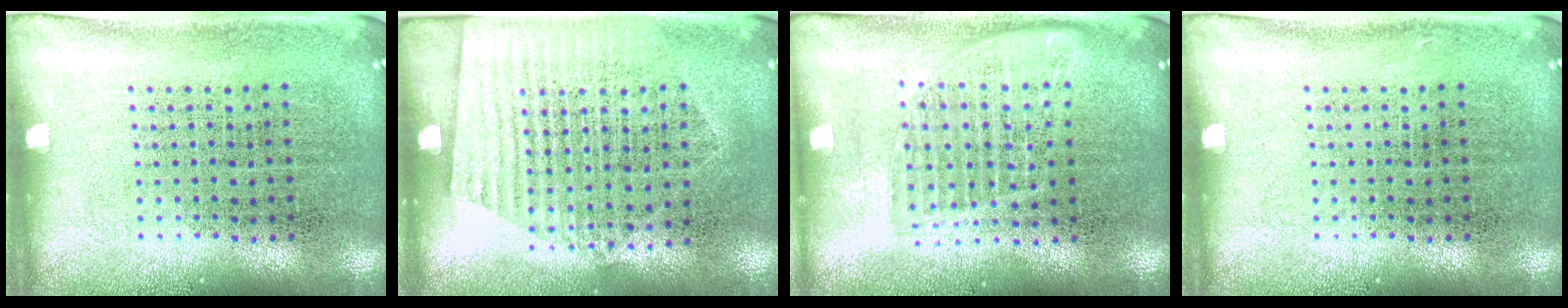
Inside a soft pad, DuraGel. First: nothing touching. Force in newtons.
{"total": 1.5, "press": 1.2, "slide": 0.9}
{"total": 1.6, "press": 1.5, "slide": 0.7}
{"total": 0.0}